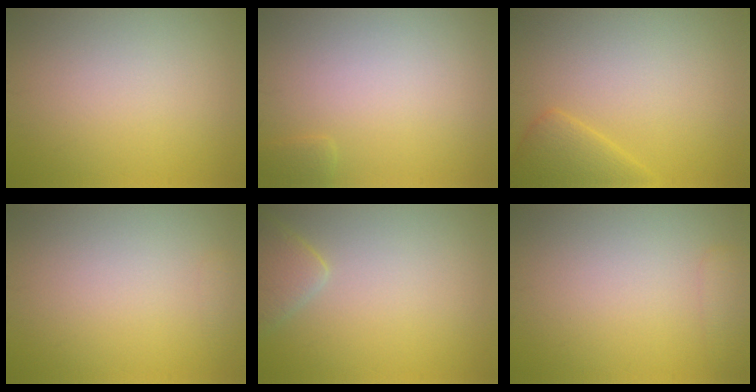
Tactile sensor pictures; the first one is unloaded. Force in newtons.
{"total": 0.7, "press": 0.7, "slide": 0.1}
{"total": 2.7, "press": 2.7, "slide": 0.2}
{"total": 0.6, "press": 0.6, "slide": 0.1}
{"total": 2.6, "press": 2.6, "slide": 0.2}
{"total": 1.5, "press": 1.5, "slide": 0.1}